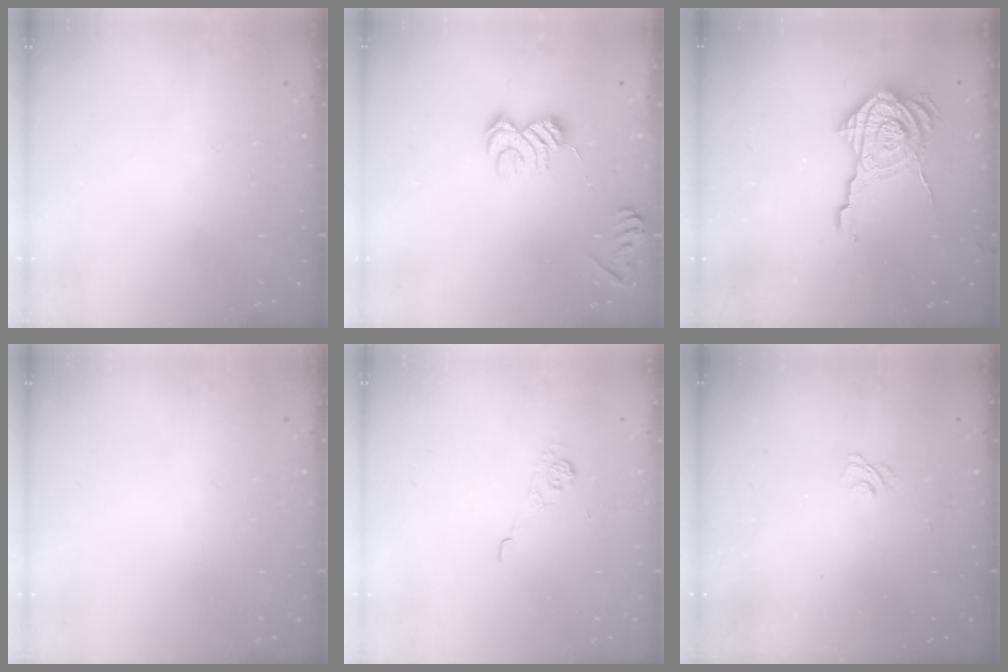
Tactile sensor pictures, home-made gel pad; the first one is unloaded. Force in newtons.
{"total": 9.2, "press": 9.1, "slide": 1.2}
{"total": 16.7, "press": 16.6, "slide": 1.6}
{"total": 0.0}
{"total": 3.9, "press": 3.6, "slide": 1.4}
{"total": 1.6, "press": 1.0, "slide": 1.2}